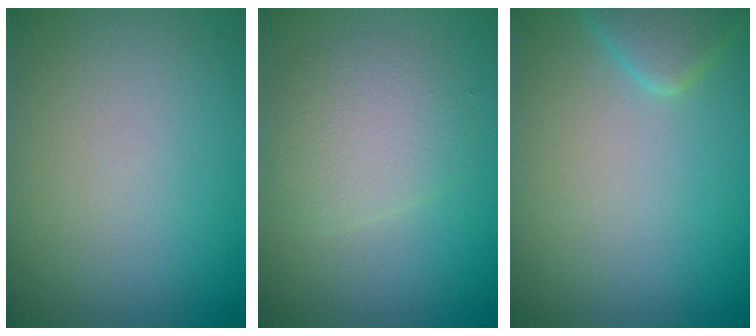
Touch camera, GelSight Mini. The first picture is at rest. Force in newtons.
{"total": 3.0, "press": 3.0, "slide": 0.1}
{"total": 2.3, "press": 2.2, "slide": 0.2}